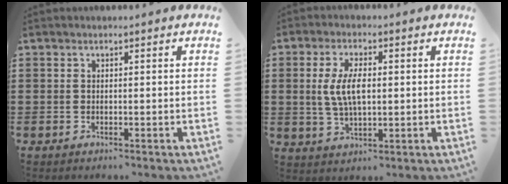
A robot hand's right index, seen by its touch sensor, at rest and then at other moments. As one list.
[{"total": 6.5, "force": [0.5, 2.8, 5.8], "torque": [-0.129, 0.005, 0.002]}]